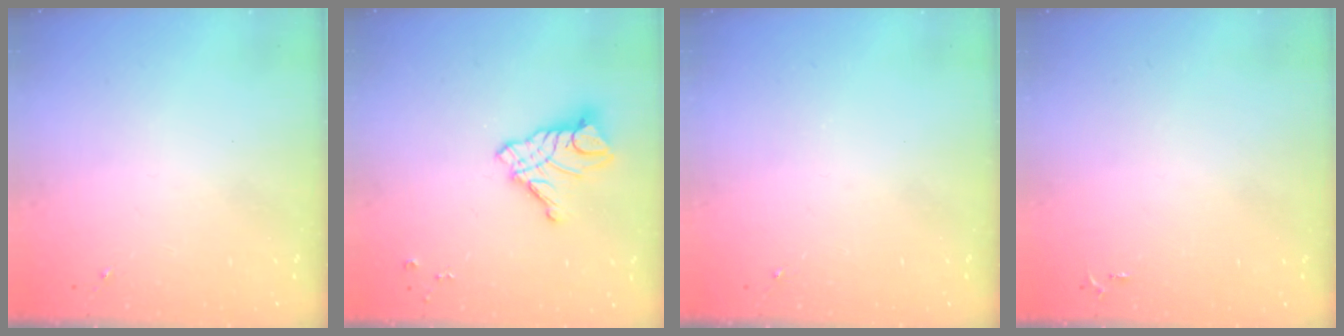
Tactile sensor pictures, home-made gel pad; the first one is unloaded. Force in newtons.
{"total": 13.4, "press": 13.3, "slide": 1.2}
{"total": 0.0}
{"total": 2.6, "press": 2.6, "slide": 0.3}